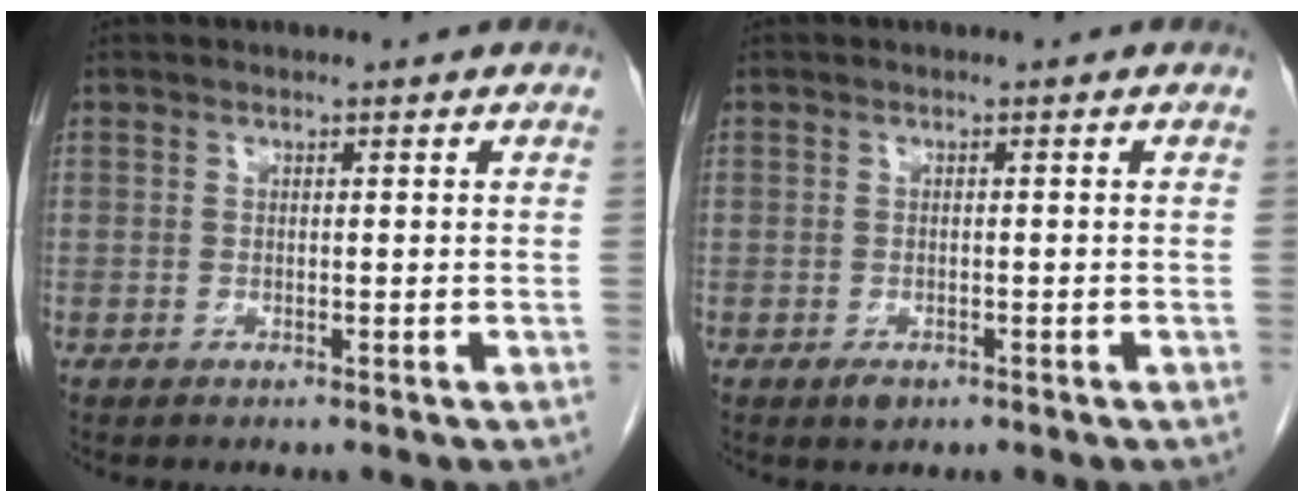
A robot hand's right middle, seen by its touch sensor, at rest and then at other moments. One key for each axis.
{"total": 1.4, "fx": -0.8, "fy": 0.8, "fz": 0.8, "tx": -0.014, "ty": 0.001, "tz": -0.008}